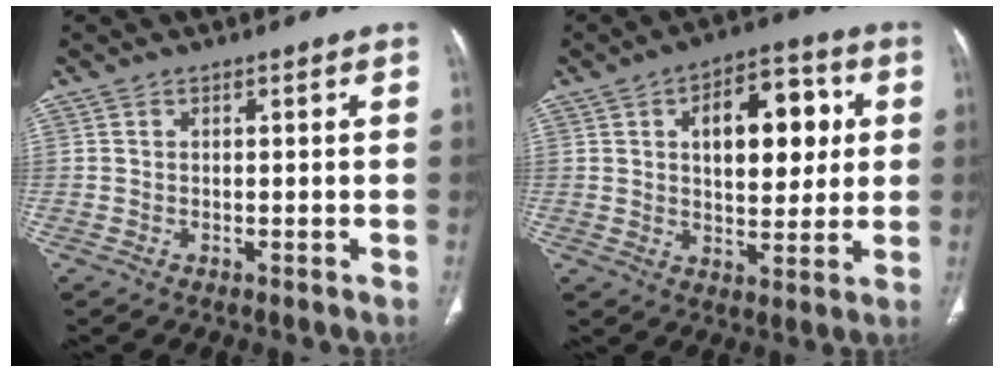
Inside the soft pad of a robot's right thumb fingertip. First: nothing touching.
{"total": 14.3, "force": [3.3, 7.9, 11.5], "torque": [-0.124, 0.007, 0.047]}